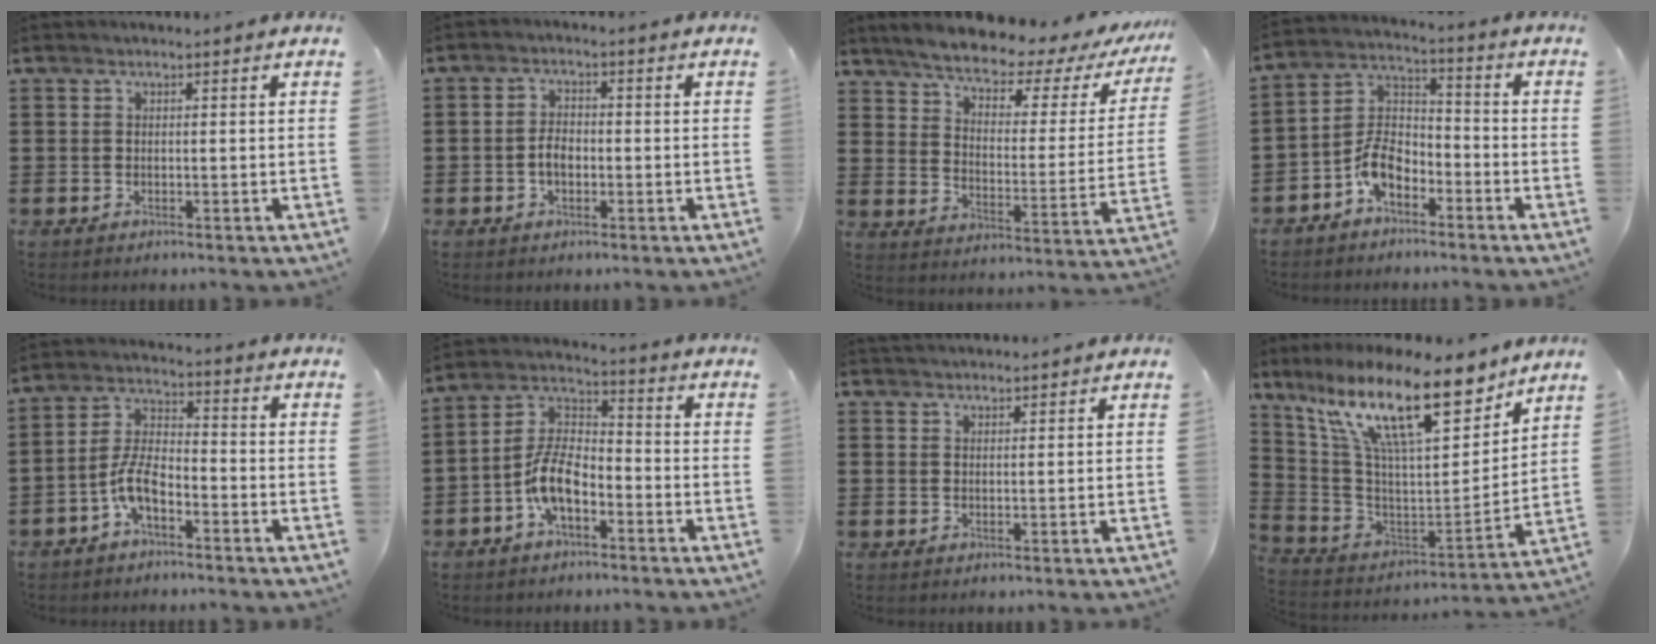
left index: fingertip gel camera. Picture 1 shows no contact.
{"total": 2.9, "force": [-0.7, 1.7, 2.3], "torque": [-0.052, 0.003, -0.017]}
{"total": 5.9, "force": [5.1, 1.1, 2.8], "torque": [-0.073, -0.038, 0.080]}
{"total": 7.3, "force": [-4.4, 3.9, 4.3], "torque": [-0.101, 0.014, -0.089]}
{"total": 6.3, "force": [-3.4, 2.4, 4.7], "torque": [-0.115, 0.002, -0.072]}
{"total": 8.4, "force": [-4.0, 3.7, 6.3], "torque": [-0.156, 0.002, -0.083]}
{"total": 1.7, "force": [1.6, 0.1, 0.1], "torque": [-0.006, 0.002, 0.033]}
{"total": 18.5, "force": [11.6, 4.8, 13.6], "torque": [-0.291, -0.056, 0.195]}